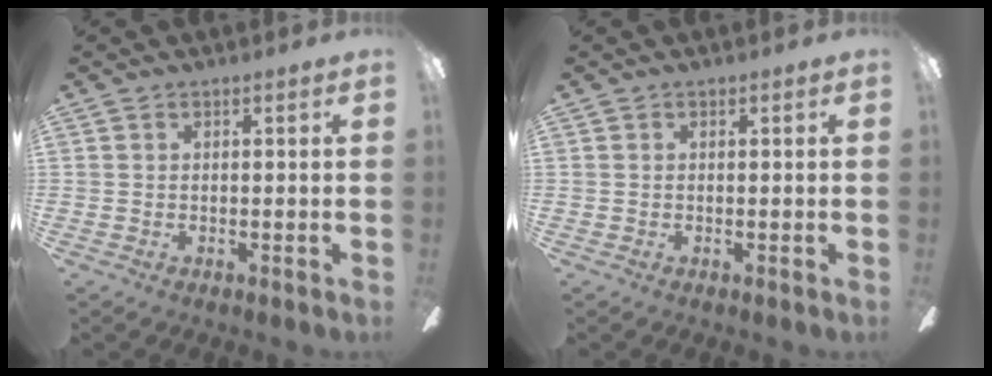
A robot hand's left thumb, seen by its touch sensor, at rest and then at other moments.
{"total": 0.0}